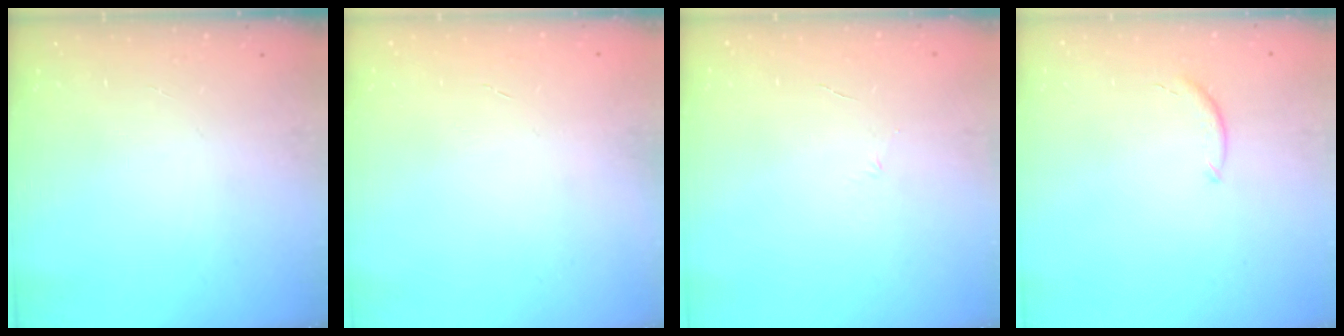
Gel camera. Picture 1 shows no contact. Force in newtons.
{"total": 0.0}
{"total": 3.6, "press": 3.5, "slide": 0.9}
{"total": 5.8, "press": 5.7, "slide": 0.7}